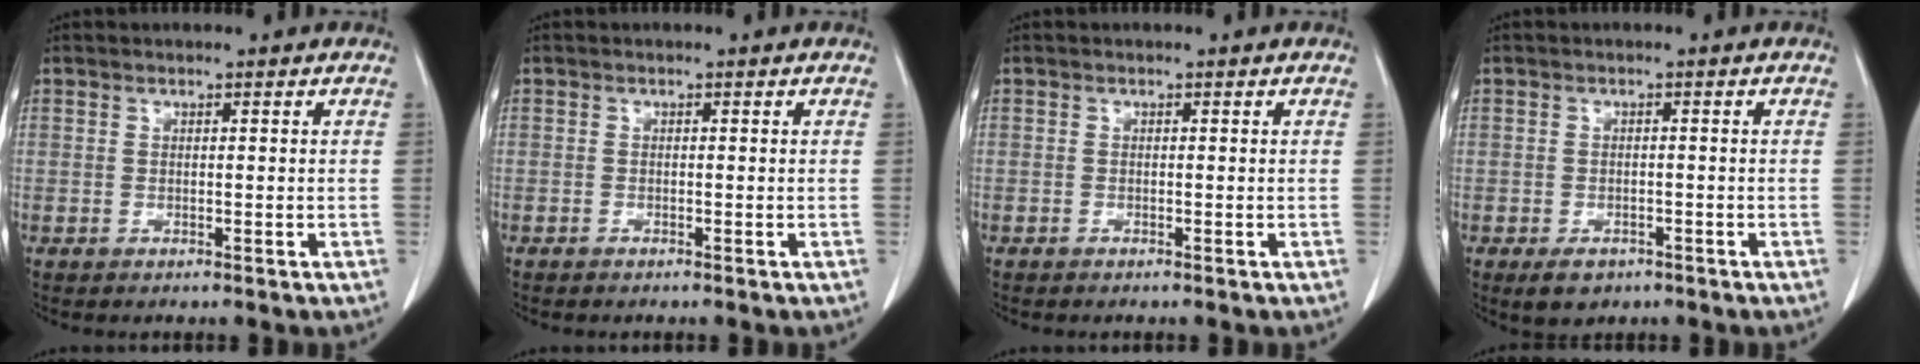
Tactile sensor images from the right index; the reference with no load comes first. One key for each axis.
{"total": 0.0}
{"total": 0.0}
{"total": 3.3, "fx": -2.0, "fy": 2.1, "fz": 1.5, "tx": -0.024, "ty": -0.001, "tz": -0.022}